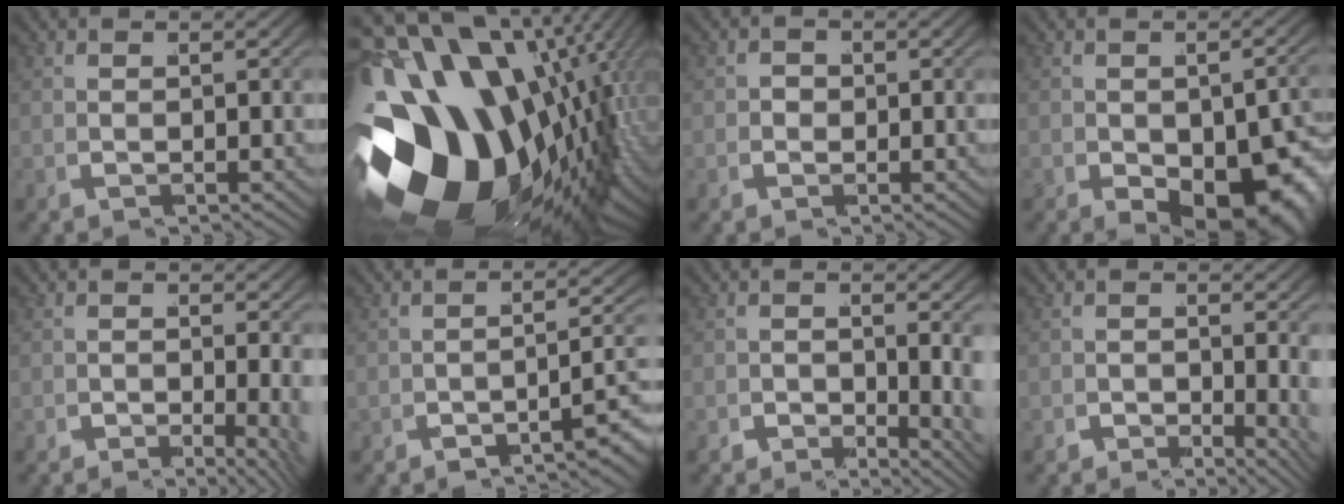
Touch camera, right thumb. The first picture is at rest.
{"total": 34.9, "force": [-7.6, 23.0, 25.0], "torque": [-0.411, -0.070, -0.097]}
{"total": 1.0, "force": [-0.5, 0.9, 0.3], "torque": [-0.007, -0.006, -0.010]}
{"total": 12.4, "force": [-3.7, 7.3, 9.3], "torque": [-0.144, -0.064, -0.024]}
{"total": 3.2, "force": [-1.5, 1.1, 2.6], "torque": [-0.040, -0.029, -0.020]}
{"total": 4.4, "force": [-3.0, 1.3, 3.0], "torque": [-0.041, -0.003, -0.047]}
{"total": 3.4, "force": [-1.0, 1.8, 2.7], "torque": [-0.043, -0.030, -0.006]}
{"total": 2.7, "force": [-1.0, 1.4, 2.1], "torque": [-0.033, -0.028, -0.011]}